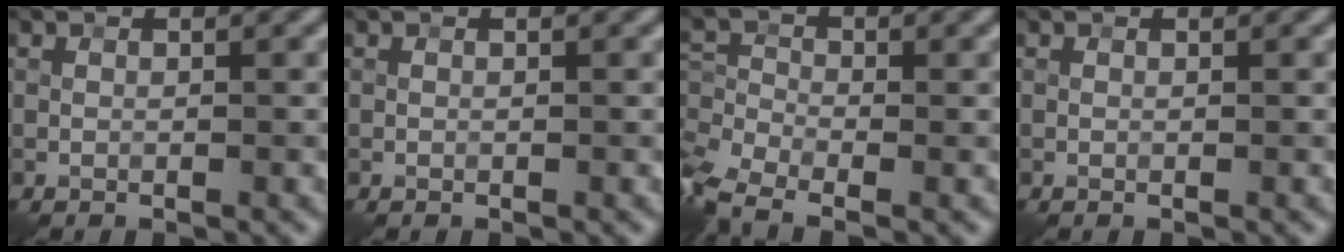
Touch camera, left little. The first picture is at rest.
{"total": 0.0}
{"total": 5.5, "force": [-3.5, 2.8, 3.2], "torque": [-0.076, -0.011, -0.073]}
{"total": 0.0}